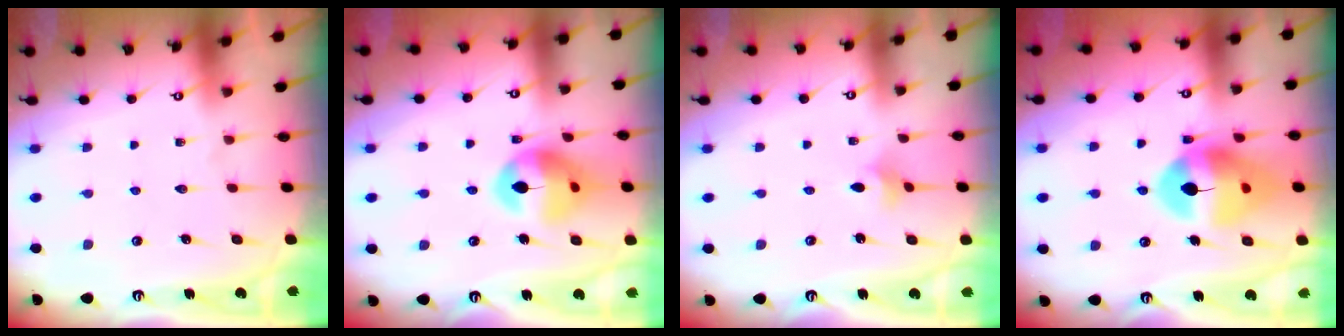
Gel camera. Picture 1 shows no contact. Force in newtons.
{"total": 13.8, "press": 13.7, "slide": 1.6}
{"total": 2.5, "press": 2.4, "slide": 0.6}
{"total": 14.8, "press": 14.7, "slide": 1.7}